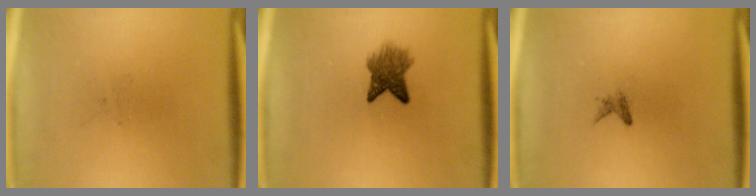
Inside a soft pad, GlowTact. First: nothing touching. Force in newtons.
{"total": 4.7}
{"total": 0.9}